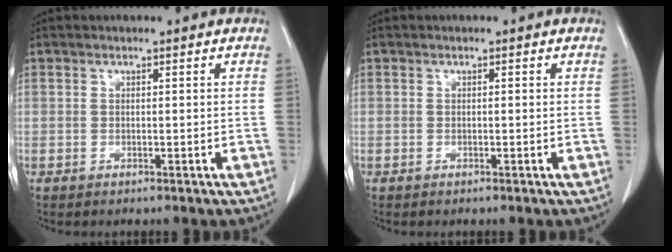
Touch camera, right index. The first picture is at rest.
{"total": 0.0}